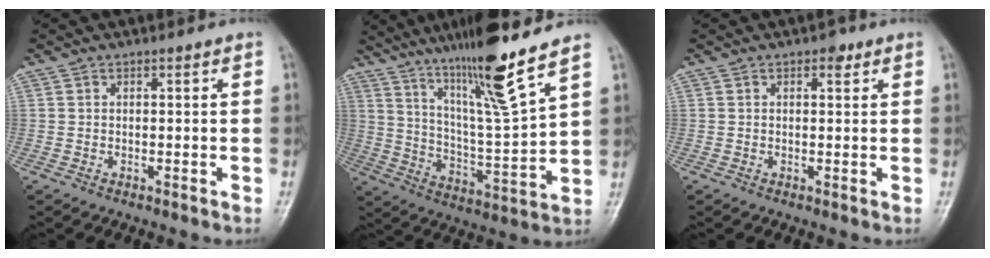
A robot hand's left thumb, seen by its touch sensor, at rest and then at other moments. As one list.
[{"total": 16.7, "force": [11.7, 0.0, 12.0], "torque": [-0.200, -0.066, 0.207]}, {"total": 1.7, "force": [0.9, 1.0, 1.0], "torque": [-0.005, -0.001, 0.008]}]